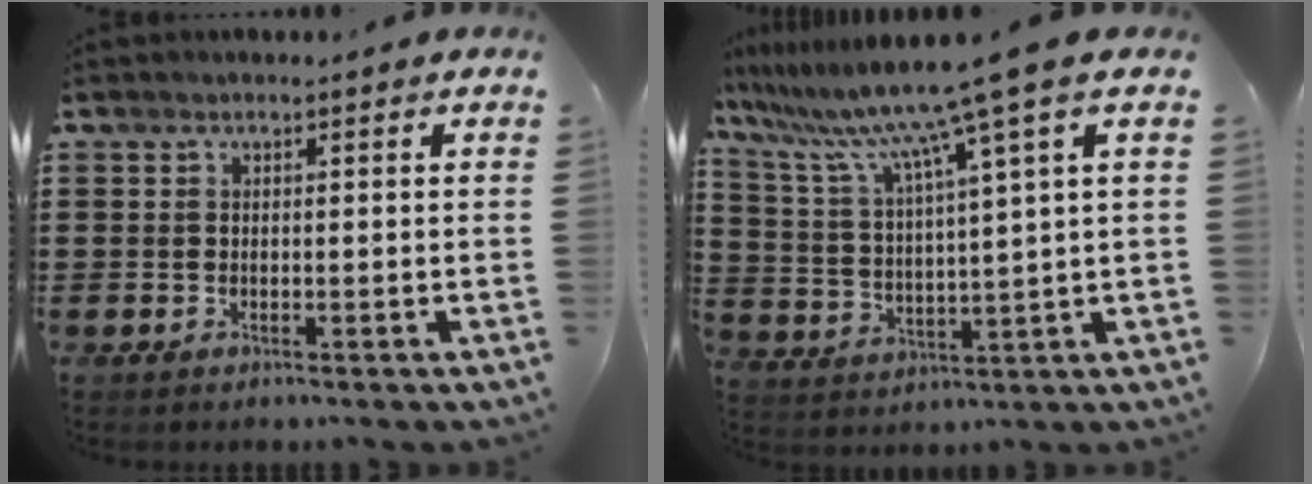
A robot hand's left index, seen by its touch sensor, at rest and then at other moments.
{"total": 10.8, "force": [7.9, -1.3, 7.2], "torque": [-0.170, -0.044, 0.122]}